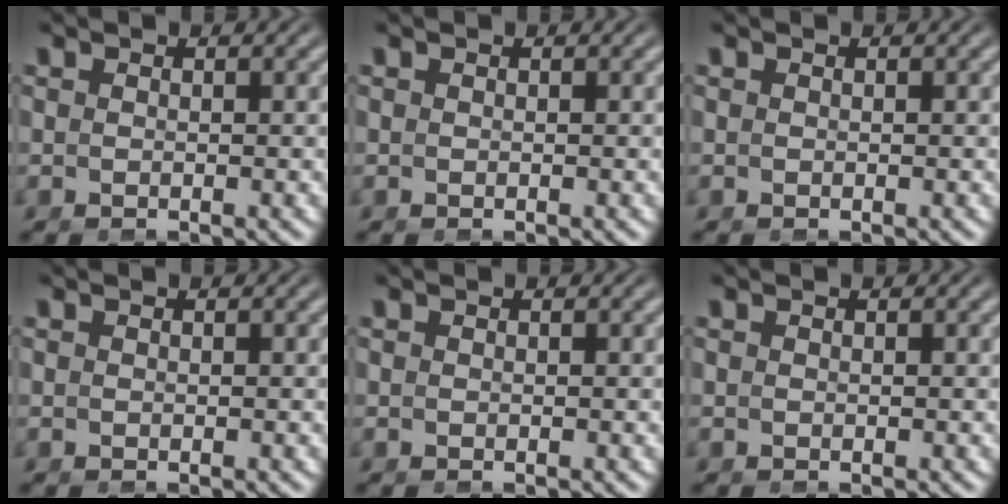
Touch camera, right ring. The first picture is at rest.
{"total": 0.0}
{"total": 0.0}
{"total": 0.0}
{"total": 0.0}
{"total": 0.0}